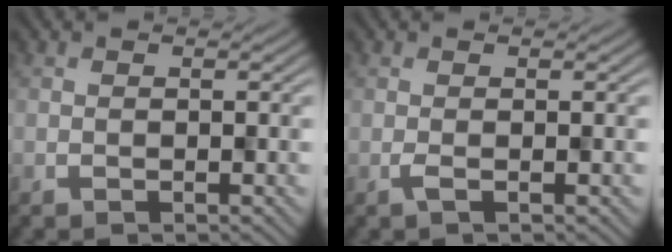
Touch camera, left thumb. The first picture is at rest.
{"total": 0.8, "force": [0.0, 0.1, 0.8], "torque": [-0.018, 0.003, -0.002]}